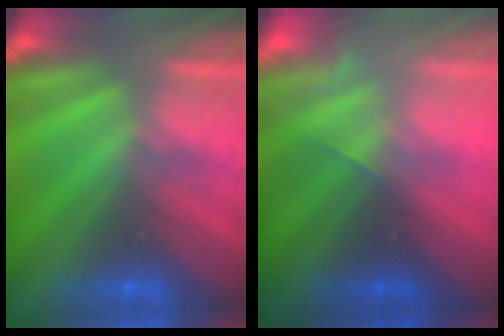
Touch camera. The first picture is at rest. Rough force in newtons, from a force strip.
{"total": 1.8}